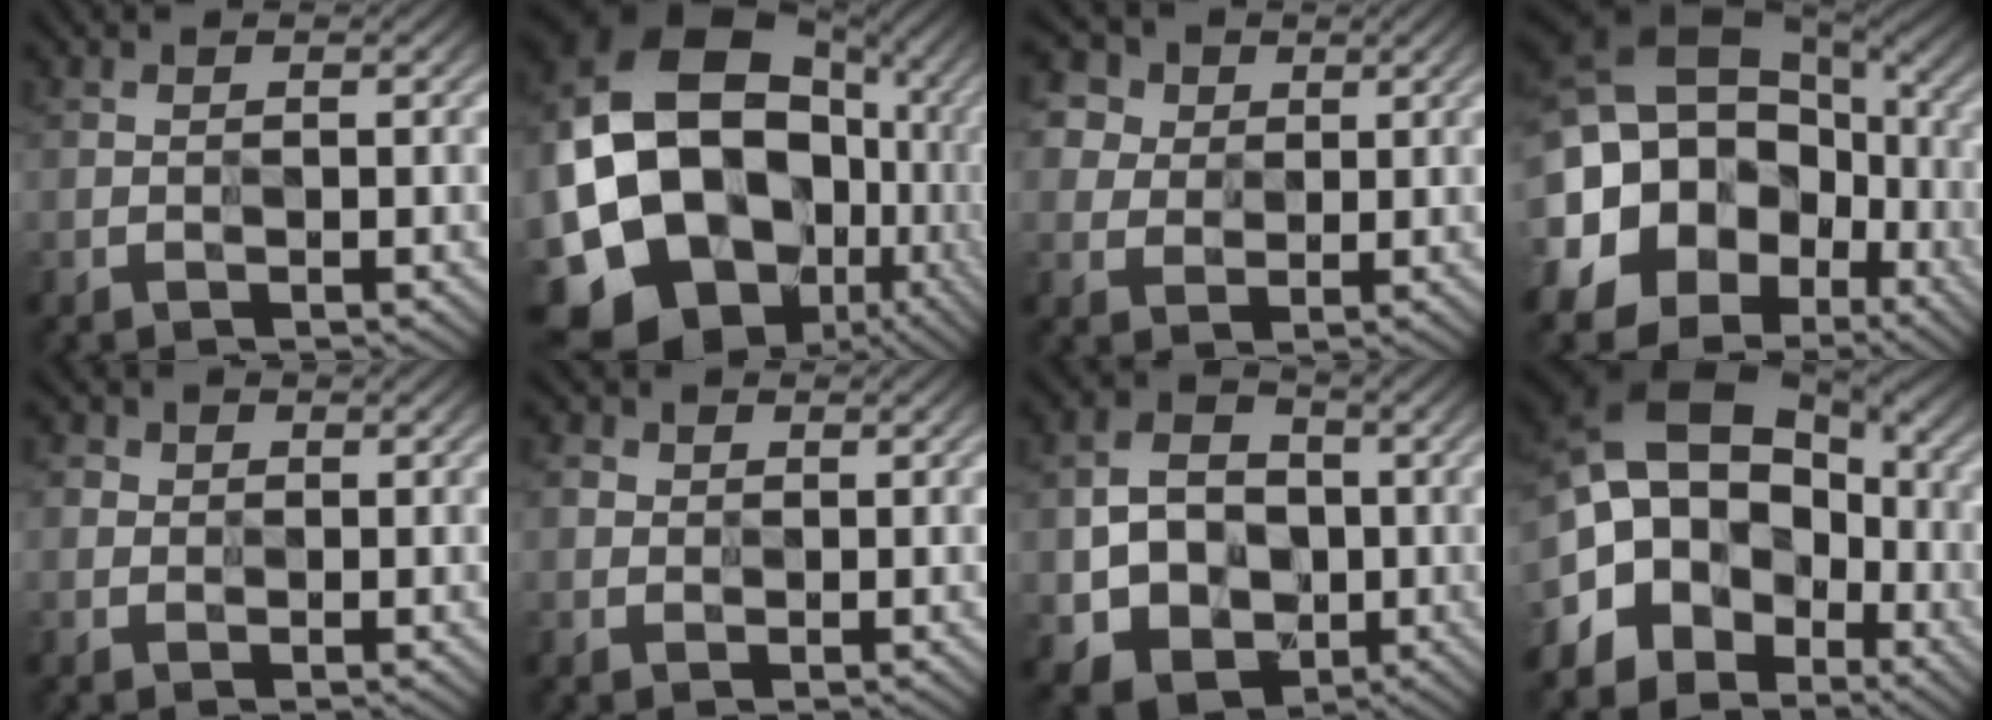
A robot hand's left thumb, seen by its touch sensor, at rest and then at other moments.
{"total": 22.9, "force": [-2.8, 19.3, 12.0], "torque": [-0.284, -0.025, -0.065]}
{"total": 9.3, "force": [5.7, 6.5, 3.3], "torque": [-0.132, 0.016, 0.103]}
{"total": 18.6, "force": [-2.1, 15.3, 10.4], "torque": [-0.214, 0.023, -0.056]}
{"total": 2.6, "force": [0.6, 2.4, 0.4], "torque": [-0.016, -0.002, 0.008]}
{"total": 2.7, "force": [0.8, 2.5, 0.6], "torque": [-0.022, 0.000, 0.013]}
{"total": 8.4, "force": [-0.9, 7.2, 4.2], "torque": [-0.090, -0.001, -0.022]}
{"total": 16.8, "force": [-2.1, 13.7, 9.4], "torque": [-0.176, 0.011, -0.051]}